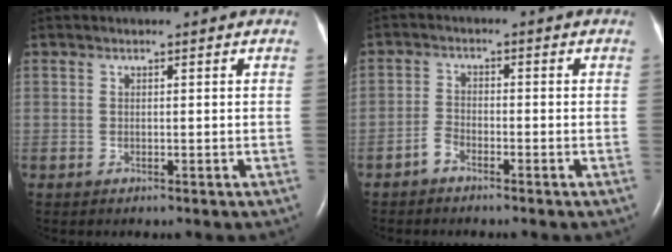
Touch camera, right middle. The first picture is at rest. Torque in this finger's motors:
{"motor_torque": [0.77, -0.79, -0.03, -0.01]}